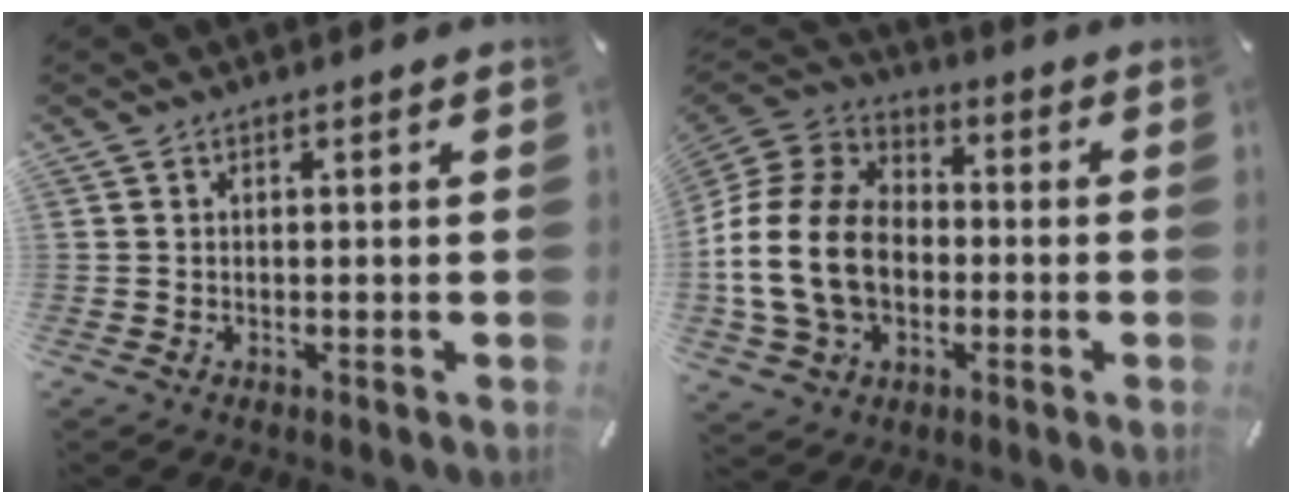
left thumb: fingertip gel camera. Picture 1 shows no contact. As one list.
[{"total": 18.7, "force": [-3.3, 14.4, 11.4], "torque": [-0.262, 0.026, -0.066]}]